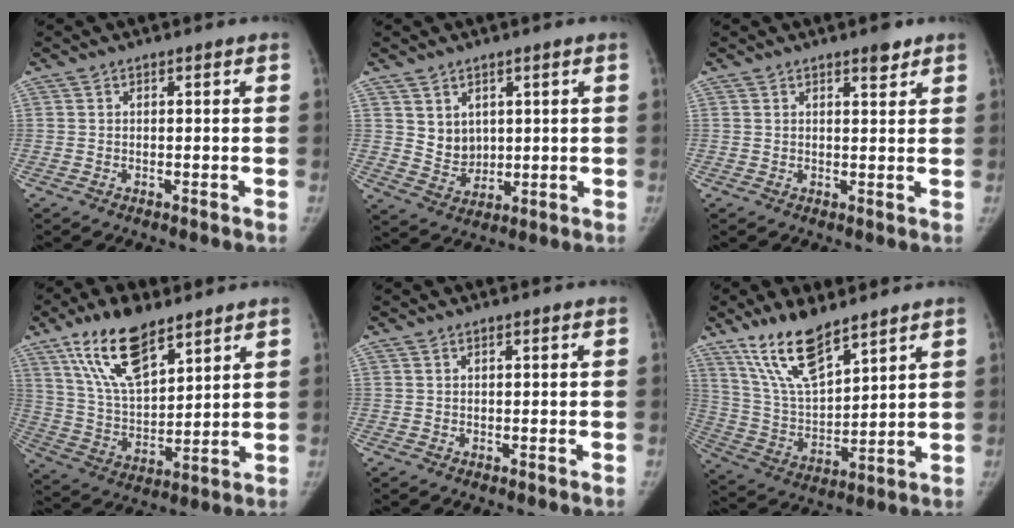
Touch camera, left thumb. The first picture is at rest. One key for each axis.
{"total": 4.4, "fx": 1.8, "fy": 3.8, "fz": 1.4, "tx": -0.002, "ty": -0.015, "tz": 0.043}
{"total": 2.8, "fx": 2.0, "fy": 0.9, "fz": 1.7, "tx": -0.015, "ty": -0.013, "tz": 0.029}
{"total": 15.7, "fx": 9.9, "fy": 6.6, "fz": 10.2, "tx": -0.157, "ty": -0.041, "tz": 0.193}
{"total": 0.0}
{"total": 14.3, "fx": 10.2, "fy": 4.6, "fz": 8.9, "tx": -0.145, "ty": -0.052, "tz": 0.209}